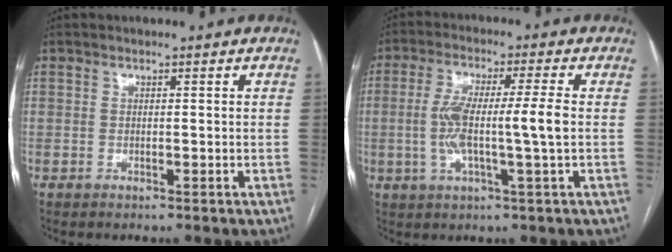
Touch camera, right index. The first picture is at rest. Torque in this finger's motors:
{"motor_torque": [1.65, 0.05, 0.71, 0.21]}